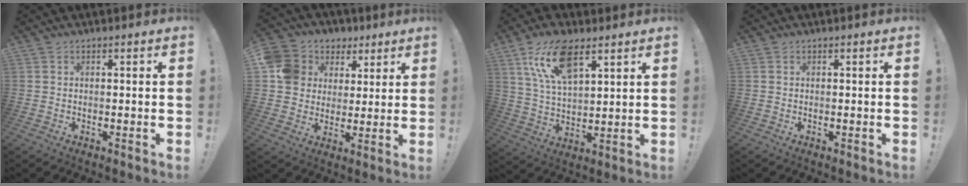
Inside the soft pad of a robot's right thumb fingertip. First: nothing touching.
{"total": 11.7, "force": [3.4, 10.5, 3.7], "torque": [-0.041, -0.010, 0.072]}
{"total": 14.1, "force": [8.2, 5.9, 9.8], "torque": [-0.187, -0.025, 0.146]}
{"total": 0.0}